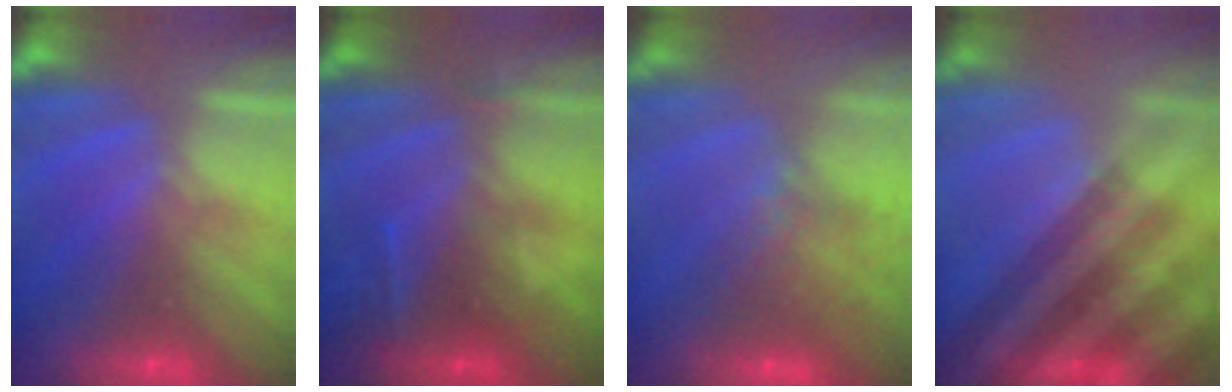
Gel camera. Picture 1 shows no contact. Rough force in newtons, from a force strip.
{"total": 2.4}
{"total": 9.8}
{"total": 3.5}